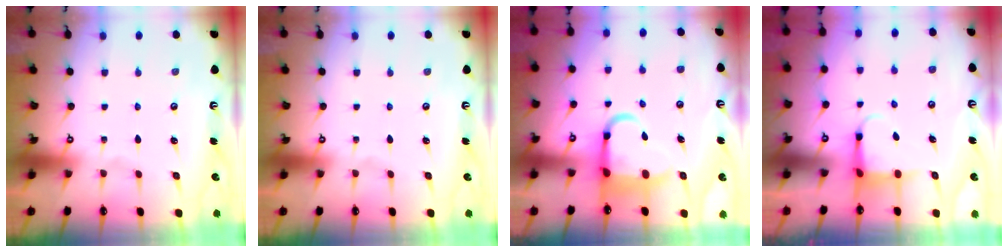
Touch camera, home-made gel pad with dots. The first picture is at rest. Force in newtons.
{"total": 0.0}
{"total": 7.8, "press": 7.5, "slide": 1.9}
{"total": 3.6, "press": 3.6, "slide": 0.5}